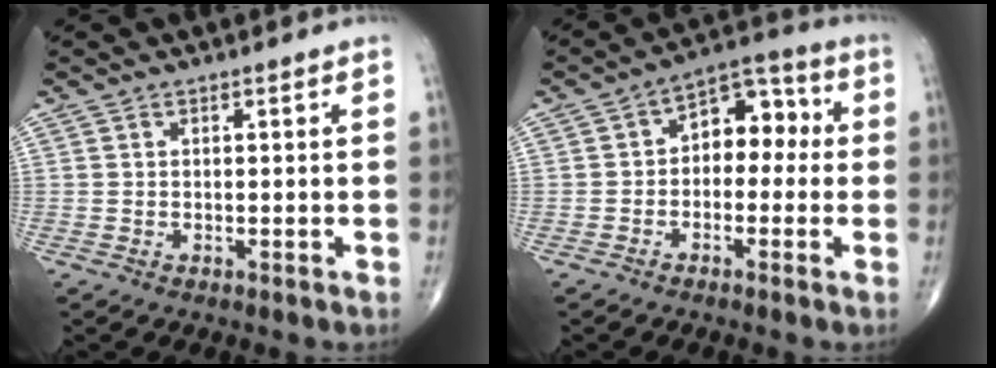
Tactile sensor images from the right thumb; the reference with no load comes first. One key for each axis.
{"total": 9.0, "fx": -0.1, "fy": 6.1, "fz": 6.7, "tx": -0.059, "ty": 0.041, "tz": -0.019}